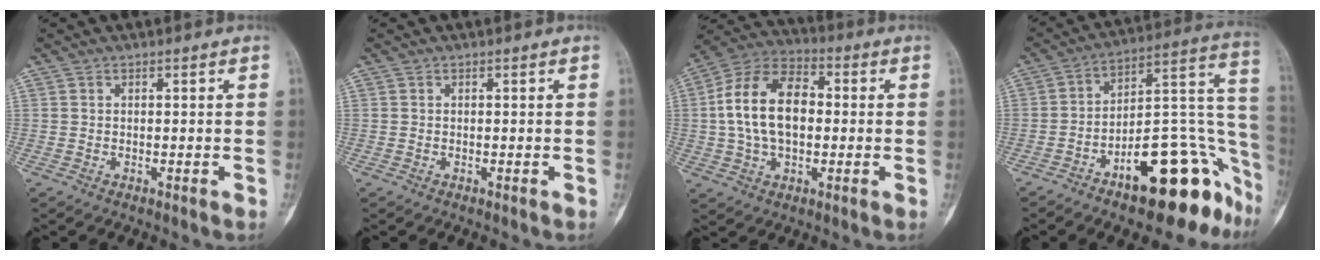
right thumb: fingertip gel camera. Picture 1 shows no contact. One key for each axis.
{"total": 0.0}
{"total": 15.8, "fx": 0.9, "fy": 9.8, "fz": 12.4, "tx": -0.219, "ty": 0.029, "tz": 0.009}
{"total": 22.4, "fx": -12.1, "fy": 8.9, "fz": 16.6, "tx": -0.126, "ty": 0.110, "tz": -0.174}